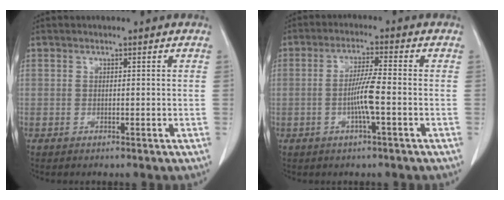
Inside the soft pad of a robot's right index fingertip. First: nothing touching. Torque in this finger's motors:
{"motor_torque": [0.11, 0.18, 0.09, 0.05]}